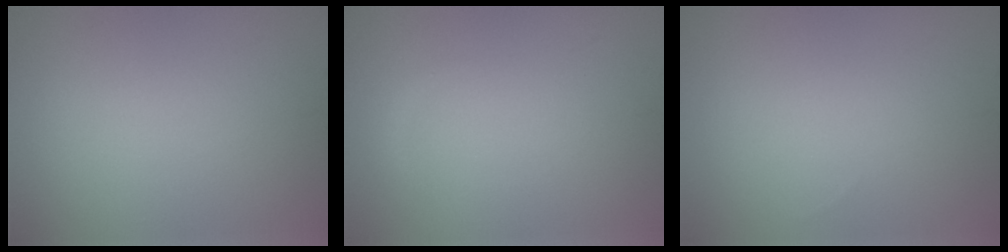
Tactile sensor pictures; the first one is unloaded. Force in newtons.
{"total": 0.6, "press": 0.6, "slide": 0.0}
{"total": 0.0}